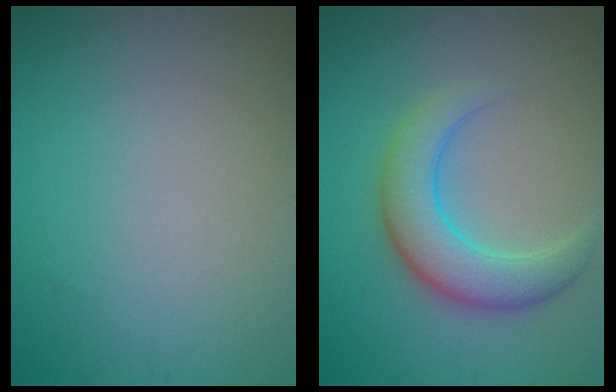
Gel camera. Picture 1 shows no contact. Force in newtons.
{"total": 5.0, "press": 5.0, "slide": 0.1}